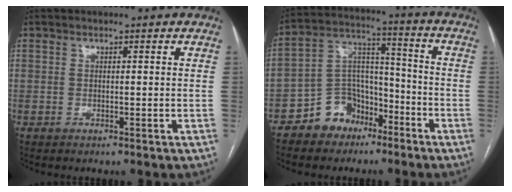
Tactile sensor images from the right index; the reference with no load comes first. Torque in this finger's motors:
{"motor_torque": [0.07, 0.03, -0.17, -0.06]}